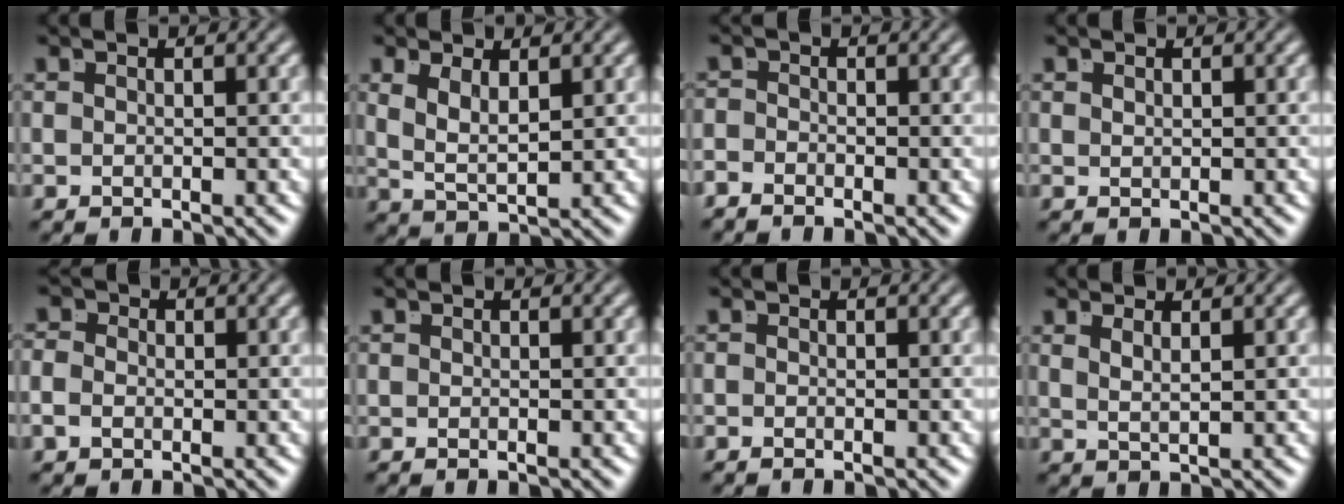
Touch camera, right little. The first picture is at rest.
{"total": 2.9, "force": [0.7, 1.4, 2.4], "torque": [-0.050, -0.009, 0.018]}
{"total": 1.3, "force": [-1.3, 0.1, 0.1], "torque": [-0.001, -0.014, -0.021]}
{"total": 0.8, "force": [0.2, -0.7, 0.1], "torque": [0.002, -0.007, 0.011]}
{"total": 1.6, "force": [-0.5, 1.4, 0.7], "torque": [-0.013, -0.002, -0.013]}
{"total": 0.0}
{"total": 0.7, "force": [-0.6, -0.3, 0.1], "torque": [0.001, -0.007, -0.009]}
{"total": 1.5, "force": [0.8, -1.0, 0.9], "torque": [-0.015, -0.010, 0.028]}